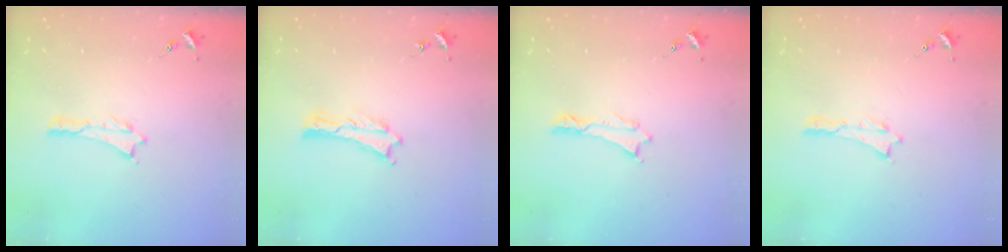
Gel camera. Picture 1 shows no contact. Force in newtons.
{"total": 0.0}
{"total": 0.0}
{"total": 0.0}